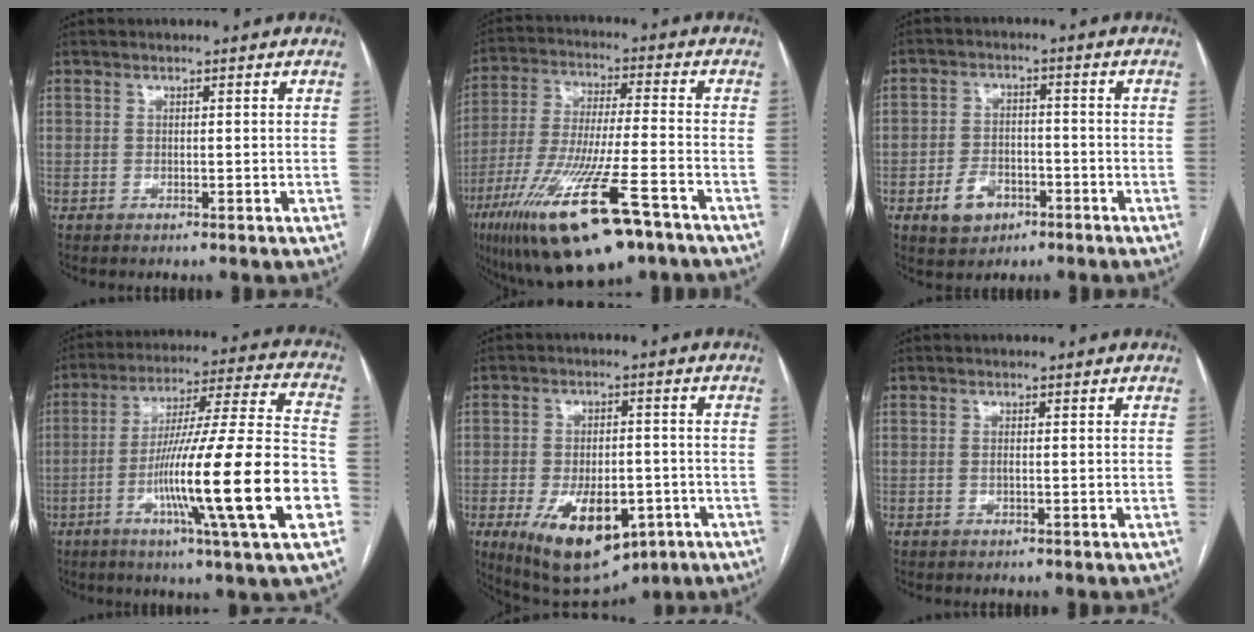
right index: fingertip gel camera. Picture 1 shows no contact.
{"total": 20.4, "force": [-12.2, 3.2, 16.1], "torque": [-0.298, -0.048, -0.208]}
{"total": 5.9, "force": [-2.8, 4.3, 2.9], "torque": [-0.057, 0.007, -0.040]}
{"total": 23.9, "force": [-7.2, -0.3, 22.8], "torque": [-0.349, -0.017, -0.127]}
{"total": 14.8, "force": [-6.7, 7.3, 11.0], "torque": [-0.190, -0.009, -0.088]}
{"total": 0.7, "force": [-0.1, 0.1, 0.7], "torque": [-0.015, 0.000, 0.000]}